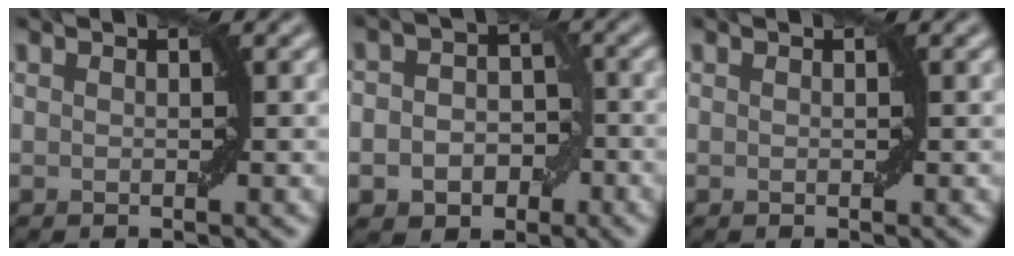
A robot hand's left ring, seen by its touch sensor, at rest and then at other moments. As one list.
[{"total": 6.0, "force": [-1.9, 4.9, 2.9], "torque": [-0.010, 0.002, -0.044]}, {"total": 0.0}]